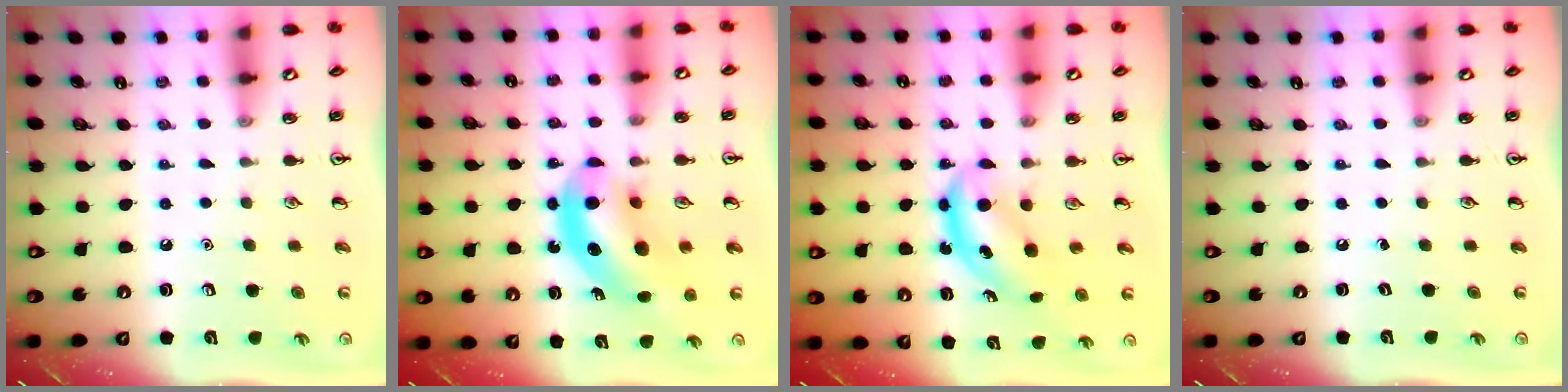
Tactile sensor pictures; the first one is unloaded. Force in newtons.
{"total": 11.3, "press": 10.7, "slide": 3.5}
{"total": 5.3, "press": 5.2, "slide": 0.5}
{"total": 0.0}